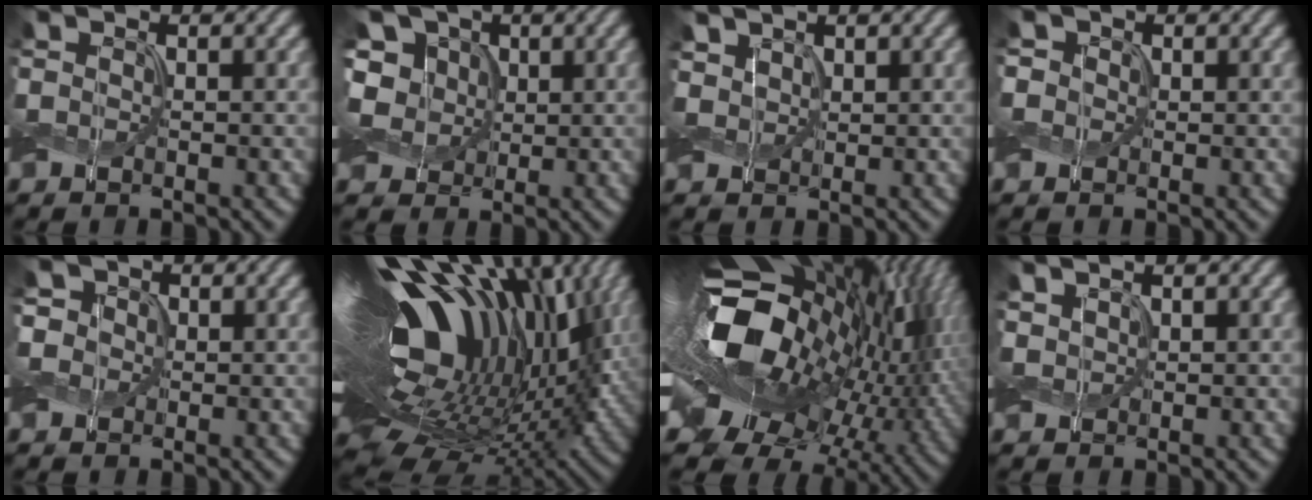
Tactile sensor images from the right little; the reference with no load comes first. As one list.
[{"total": 6.4, "force": [1.1, 5.5, 3.1], "torque": [-0.083, 0.025, 0.010]}, {"total": 2.2, "force": [1.3, 1.5, 0.9], "torque": [-0.029, 0.004, 0.023]}, {"total": 1.1, "force": [0.2, 1.1, 0.2], "torque": [-0.005, -0.002, 0.004]}, {"total": 3.7, "force": [1.6, 3.0, 1.4], "torque": [-0.037, 0.007, 0.016]}, {"total": 20.3, "force": [4.5, 10.0, 17.1], "torque": [-0.269, 0.027, 0.066]}, {"total": 20.0, "force": [-0.5, 12.7, 15.4], "torque": [-0.284, -0.031, -0.001]}, {"total": 1.5, "force": [1.0, 0.9, 0.6], "torque": [-0.017, 0.005, 0.019]}]